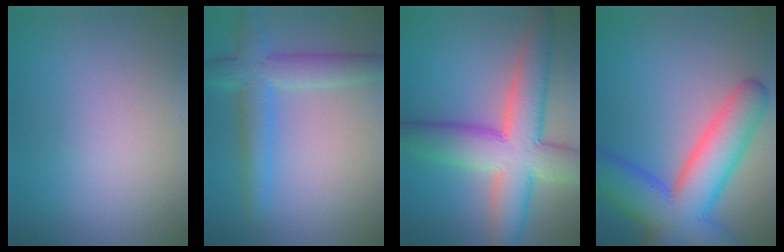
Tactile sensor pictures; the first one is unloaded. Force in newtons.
{"total": 4.8, "press": 4.8, "slide": 0.4}
{"total": 9.9, "press": 9.9, "slide": 0.5}
{"total": 11.2, "press": 11.2, "slide": 0.6}